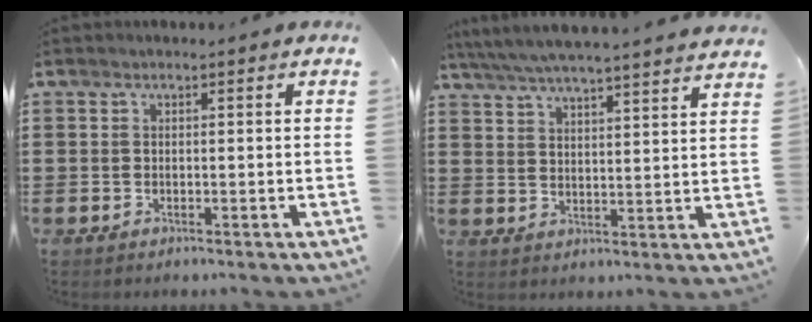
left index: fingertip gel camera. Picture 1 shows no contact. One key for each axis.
{"total": 5.2, "fx": 5.0, "fy": -0.3, "fz": 1.6, "tx": -0.050, "ty": -0.029, "tz": 0.086}